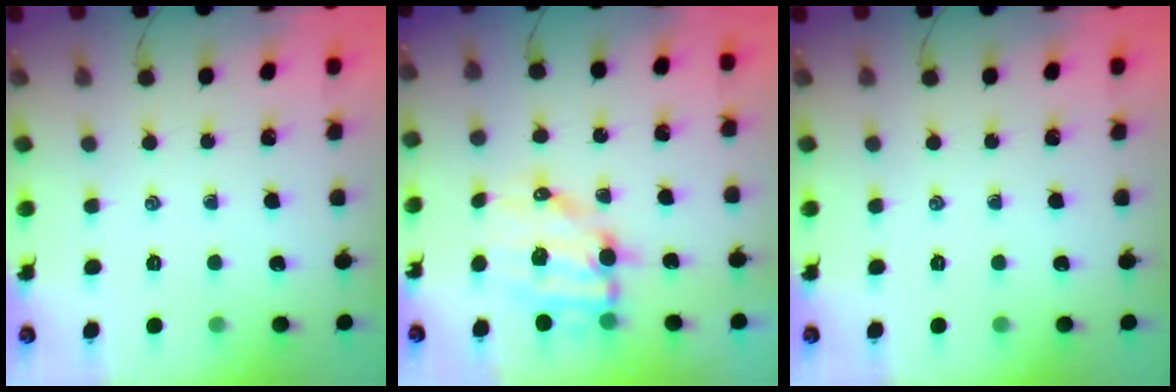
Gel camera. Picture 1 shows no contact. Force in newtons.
{"total": 10.1, "press": 9.9, "slide": 2.3}
{"total": 0.0}